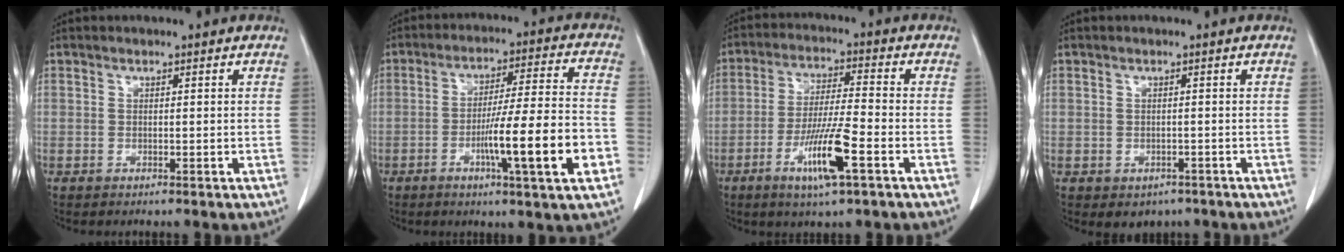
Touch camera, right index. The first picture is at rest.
{"total": 14.4, "force": [-4.8, -0.1, 13.6], "torque": [-0.221, -0.006, -0.078]}
{"total": 10.2, "force": [-4.5, 0.5, 9.1], "torque": [-0.173, -0.014, -0.083]}
{"total": 3.0, "force": [-1.8, 2.3, 0.8], "torque": [-0.003, 0.005, -0.017]}